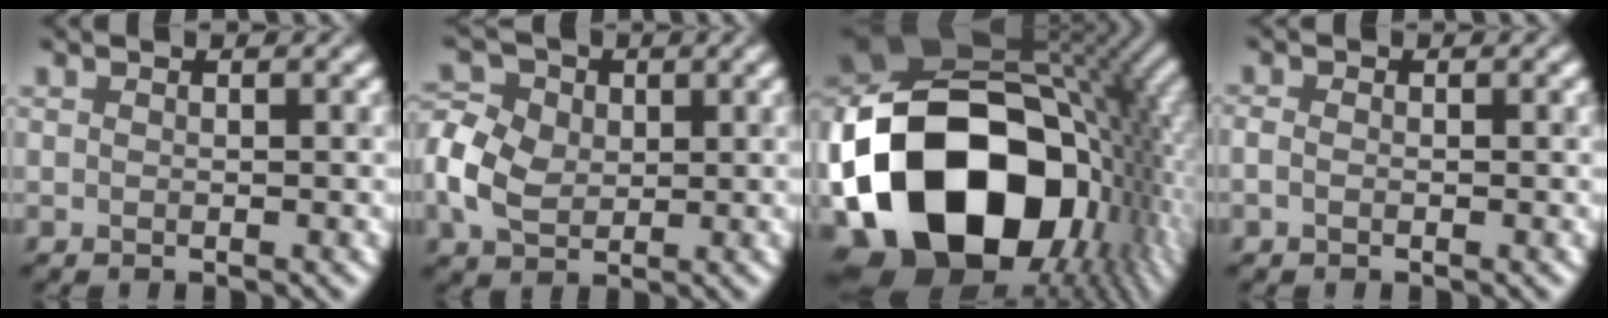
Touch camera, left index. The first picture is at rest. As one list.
[{"total": 5.1, "force": [-0.3, 4.2, 2.9], "torque": [-0.067, 0.010, -0.018]}, {"total": 20.8, "force": [-4.4, 14.7, 14.1], "torque": [-0.273, -0.020, -0.069]}, {"total": 0.5, "force": [-0.4, 0.3, 0.3], "torque": [-0.008, -0.003, -0.009]}]